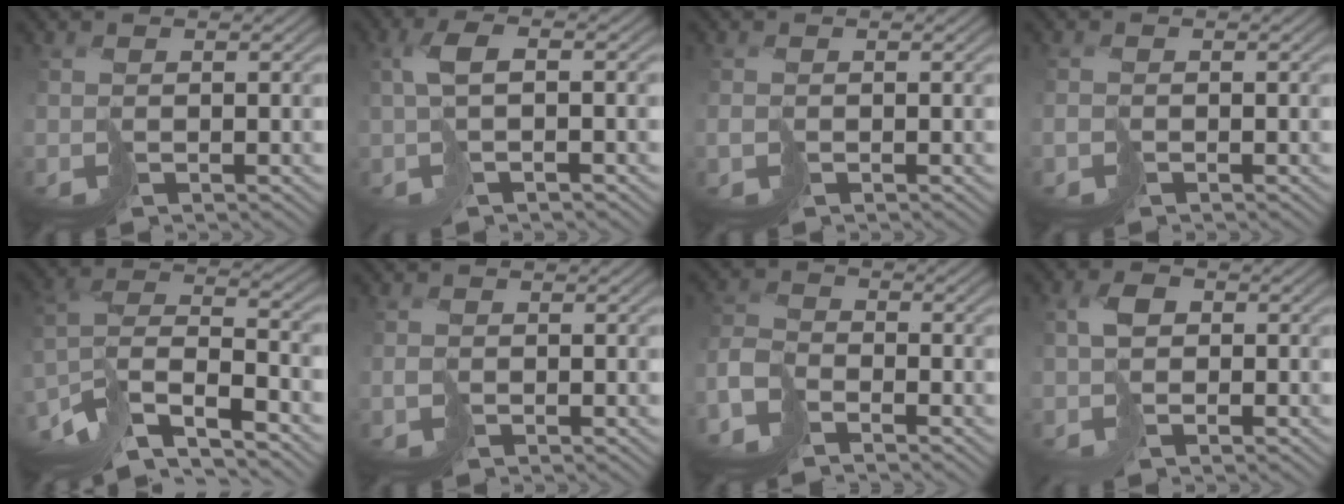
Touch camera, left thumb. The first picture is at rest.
{"total": 3.4, "force": [0.0, 1.0, 3.3], "torque": [-0.072, 0.011, -0.005]}
{"total": 1.0, "force": [-0.4, 0.7, 0.6], "torque": [-0.016, -0.005, -0.009]}
{"total": 1.0, "force": [-0.6, 0.6, 0.4], "torque": [-0.009, 0.000, -0.016]}
{"total": 12.3, "force": [-8.3, 4.1, 8.0], "torque": [-0.174, -0.012, -0.166]}
{"total": 0.9, "force": [-0.4, 0.7, 0.4], "torque": [-0.008, 0.000, -0.011]}
{"total": 5.8, "force": [-4.3, 2.6, 2.9], "torque": [-0.069, -0.006, -0.103]}
{"total": 2.8, "force": [-0.4, 1.9, 2.1], "torque": [-0.038, 0.007, -0.015]}